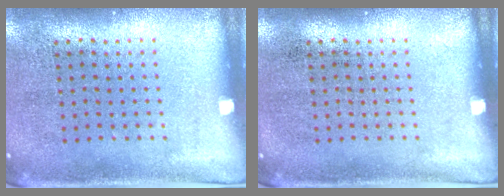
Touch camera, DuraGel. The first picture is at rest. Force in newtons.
{"total": 0.0}